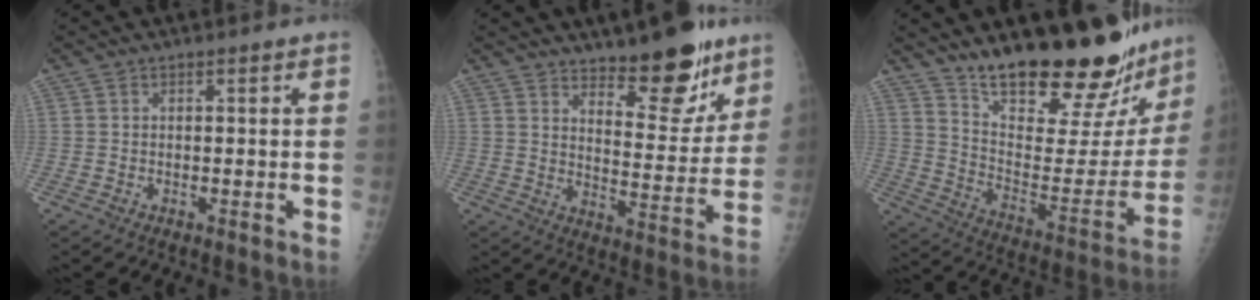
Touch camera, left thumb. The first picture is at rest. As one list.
[{"total": 13.8, "force": [10.0, 4.9, 8.1], "torque": [-0.067, -0.077, 0.155]}, {"total": 27.1, "force": [22.5, 7.5, 13.2], "torque": [-0.164, -0.138, 0.325]}]